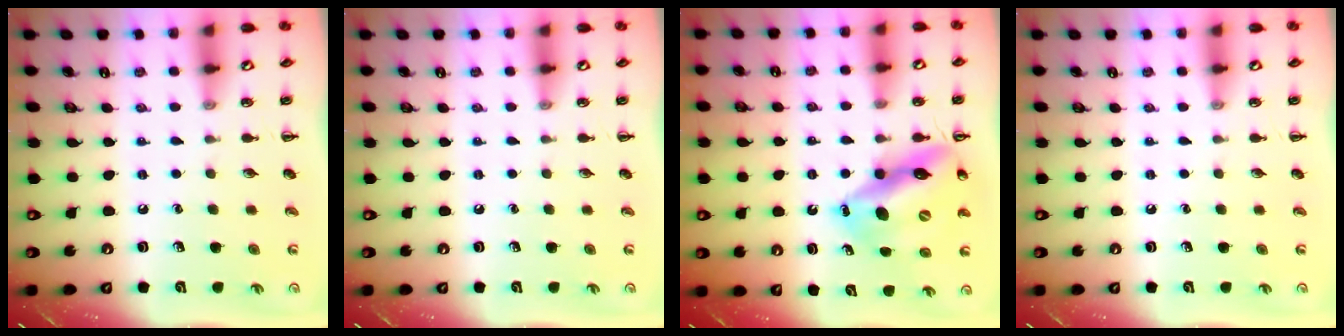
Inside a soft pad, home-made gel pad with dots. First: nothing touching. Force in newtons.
{"total": 0.0}
{"total": 15.7, "press": 15.0, "slide": 4.6}
{"total": 0.0}